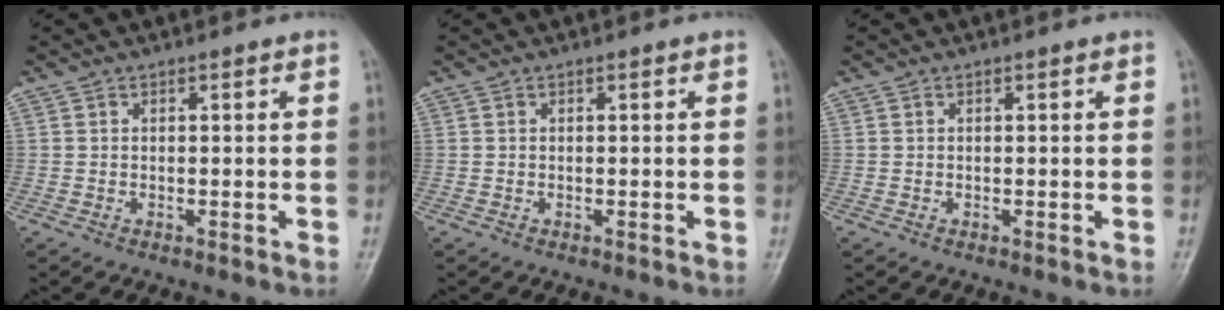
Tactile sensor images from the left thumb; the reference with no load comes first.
{"total": 0.0}
{"total": 0.0}